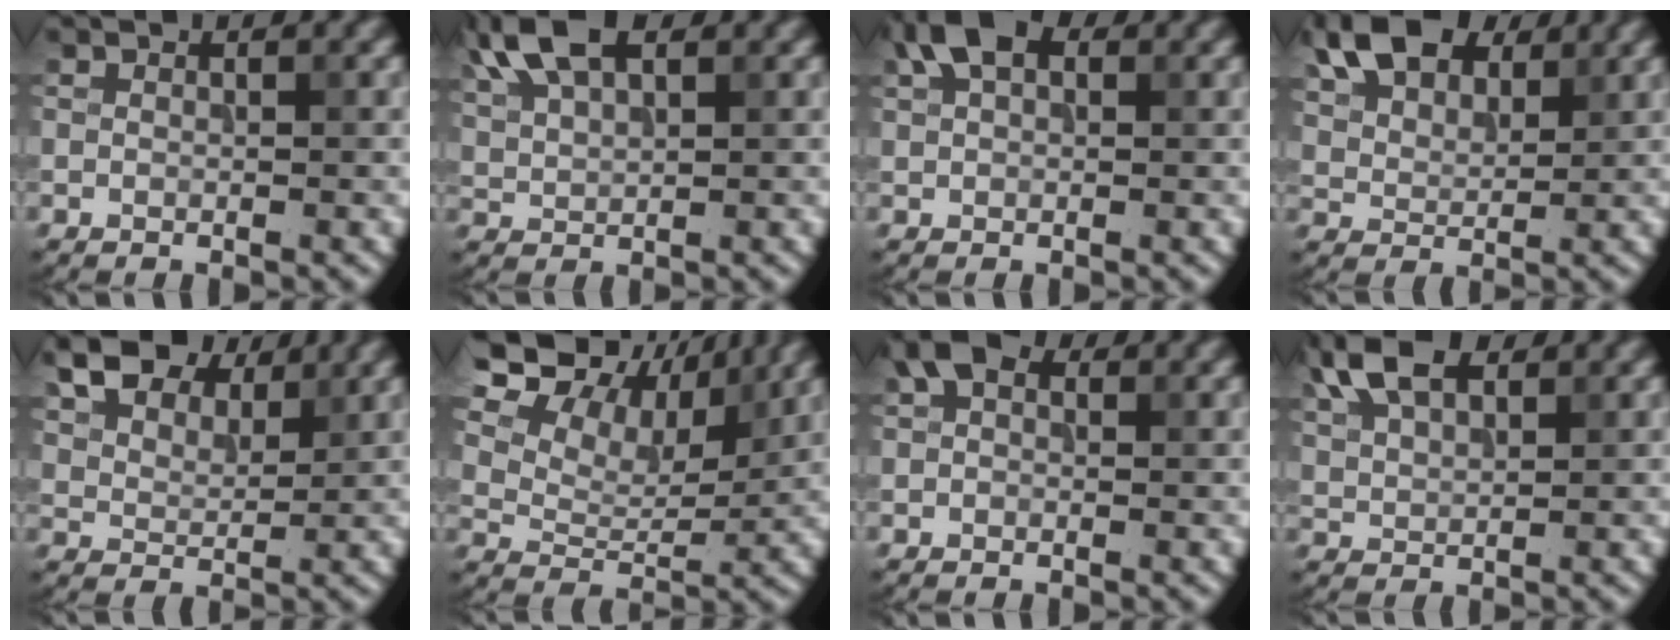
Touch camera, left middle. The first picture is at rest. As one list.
[{"total": 6.6, "force": [3.9, 2.9, 4.6], "torque": [-0.108, 0.021, 0.071]}, {"total": 3.9, "force": [1.9, 2.4, 2.5], "torque": [-0.046, 0.009, 0.027]}, {"total": 7.3, "force": [4.4, 4.0, 4.1], "torque": [-0.091, 0.013, 0.081]}, {"total": 7.0, "force": [5.1, 3.4, 3.4], "torque": [-0.071, 0.016, 0.087]}, {"total": 12.4, "force": [7.8, 7.4, 6.3], "torque": [-0.116, 0.025, 0.134]}, {"total": 2.2, "force": [0.8, 1.5, 1.4], "torque": [-0.016, 0.007, 0.002]}, {"total": 6.3, "force": [3.8, 2.9, 4.1], "torque": [-0.097, 0.018, 0.071]}]